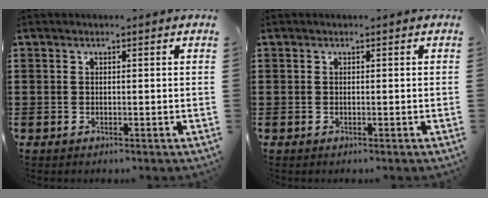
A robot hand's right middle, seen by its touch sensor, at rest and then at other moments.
{"total": 0.0}